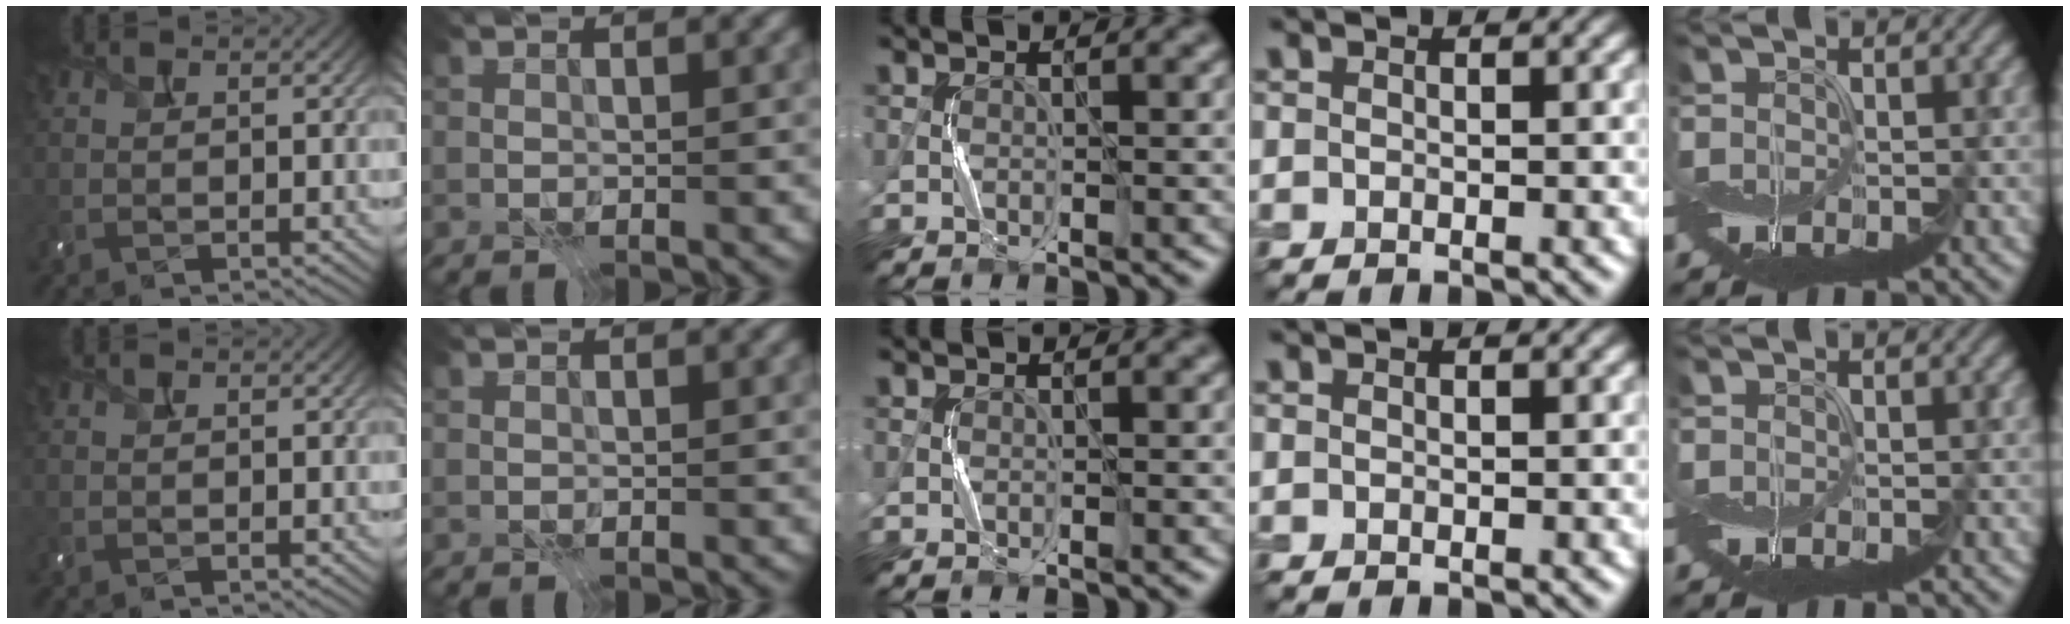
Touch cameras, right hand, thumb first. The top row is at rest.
{}